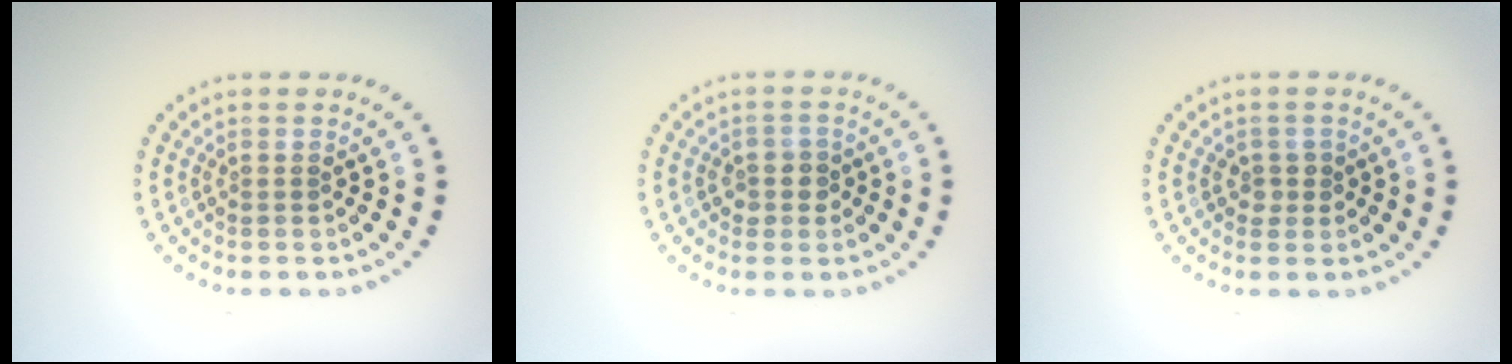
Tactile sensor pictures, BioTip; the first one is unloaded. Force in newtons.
{"total": 1.7, "press": 1.5, "slide": 0.9}
{"total": 0.9, "press": 0.8, "slide": 0.4}